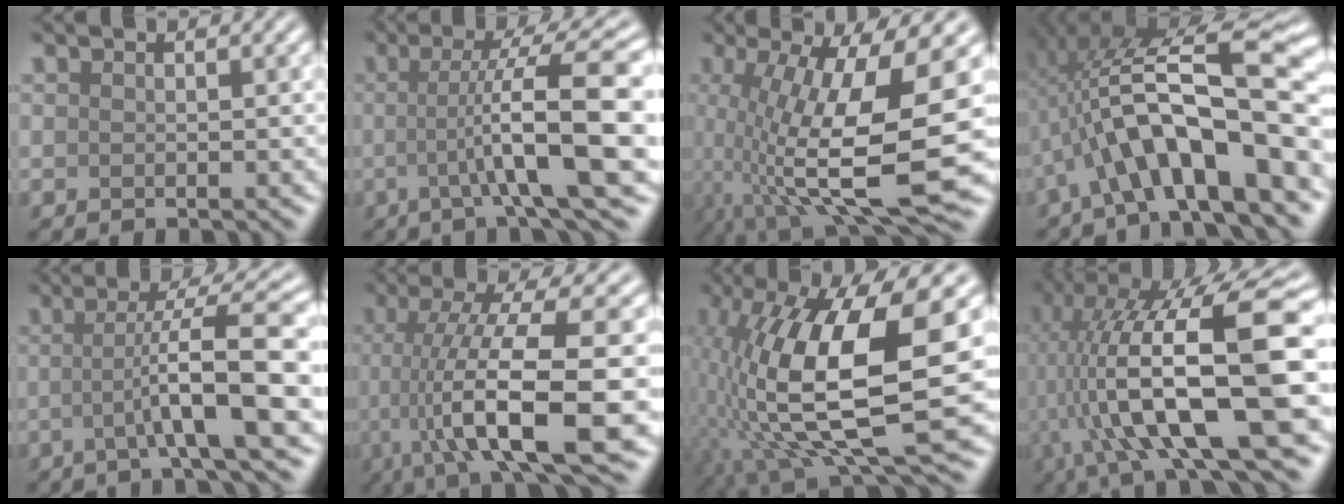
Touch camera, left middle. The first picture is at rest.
{"total": 10.4, "force": [-0.7, 1.6, 10.2], "torque": [-0.132, 0.015, -0.012]}
{"total": 12.5, "force": [-1.1, 3.5, 11.9], "torque": [-0.212, -0.016, -0.005]}
{"total": 11.4, "force": [-2.4, 3.3, 10.7], "torque": [-0.161, 0.031, -0.038]}
{"total": 8.0, "force": [-0.7, 1.2, 7.9], "torque": [-0.117, 0.016, -0.013]}
{"total": 12.0, "force": [-2.3, 2.6, 11.5], "torque": [-0.172, 0.006, -0.030]}
{"total": 14.3, "force": [-0.8, 4.7, 13.5], "torque": [-0.259, -0.002, -0.011]}
{"total": 16.5, "force": [-1.1, 4.9, 15.8], "torque": [-0.273, 0.036, -0.006]}